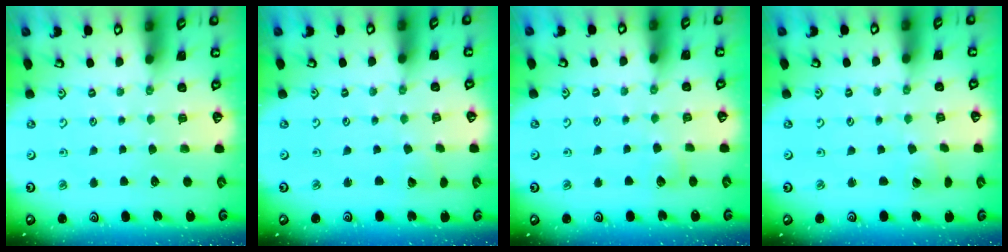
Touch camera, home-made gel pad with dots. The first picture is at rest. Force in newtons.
{"total": 2.0, "press": 2.0, "slide": 0.2}
{"total": 3.1, "press": 3.0, "slide": 0.3}
{"total": 2.9, "press": 2.9, "slide": 0.1}